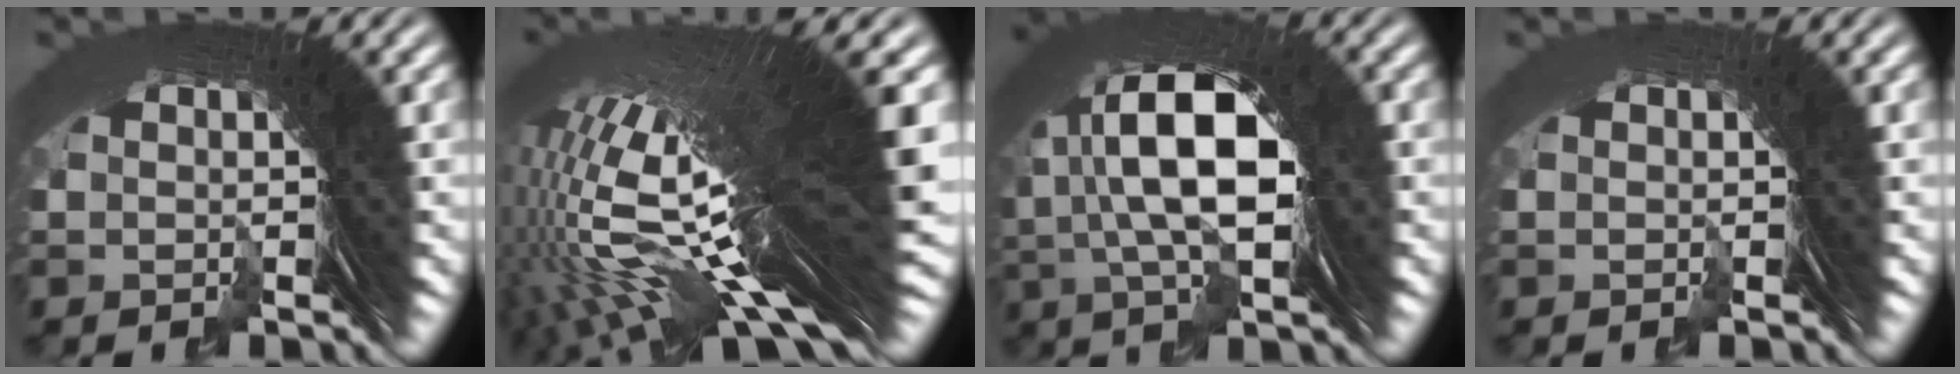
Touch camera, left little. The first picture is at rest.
{"total": 24.7, "force": [2.5, 7.4, 23.4], "torque": [-0.367, 0.032, 0.038]}
{"total": 10.0, "force": [2.4, 4.1, 8.8], "torque": [-0.124, 0.033, 0.020]}
{"total": 0.0}